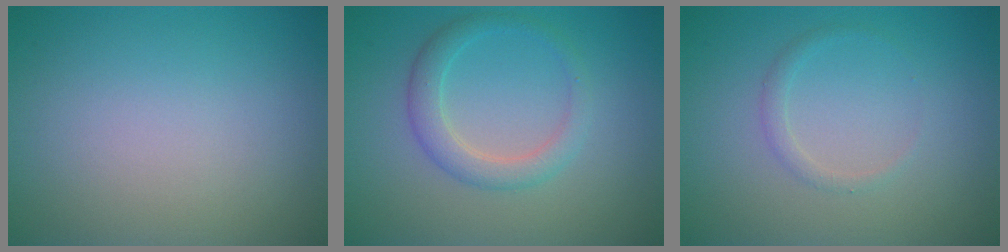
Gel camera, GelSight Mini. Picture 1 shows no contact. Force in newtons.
{"total": 2.7, "press": 2.7, "slide": 0.1}
{"total": 1.0, "press": 1.0, "slide": 0.0}